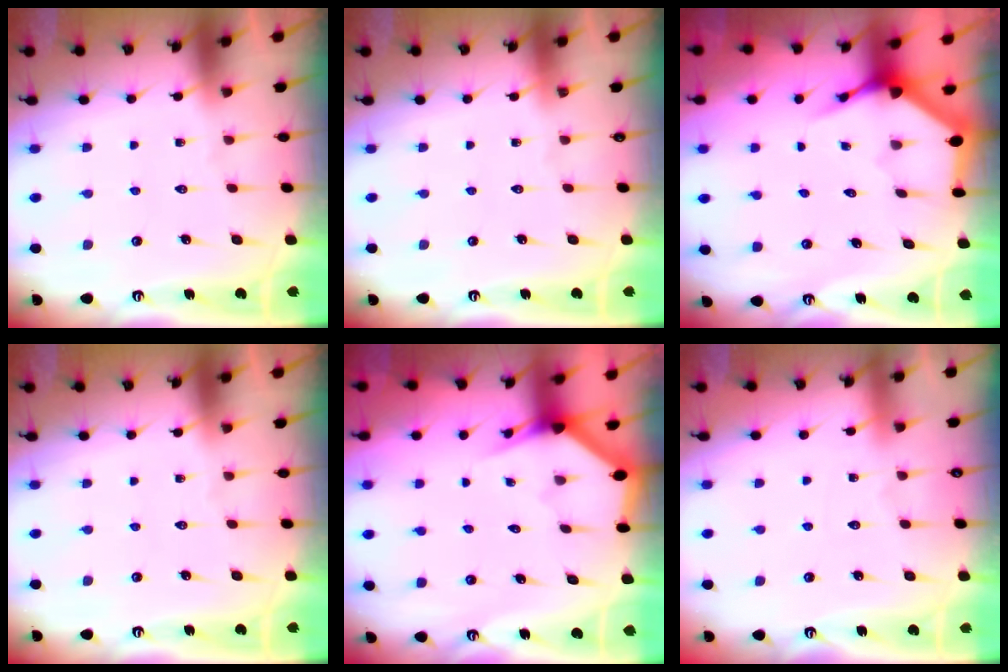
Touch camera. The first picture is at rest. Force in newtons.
{"total": 0.0}
{"total": 3.7, "press": 3.7, "slide": 0.4}
{"total": 0.0}
{"total": 2.7, "press": 2.7, "slide": 0.1}
{"total": 3.1, "press": 3.1, "slide": 0.5}